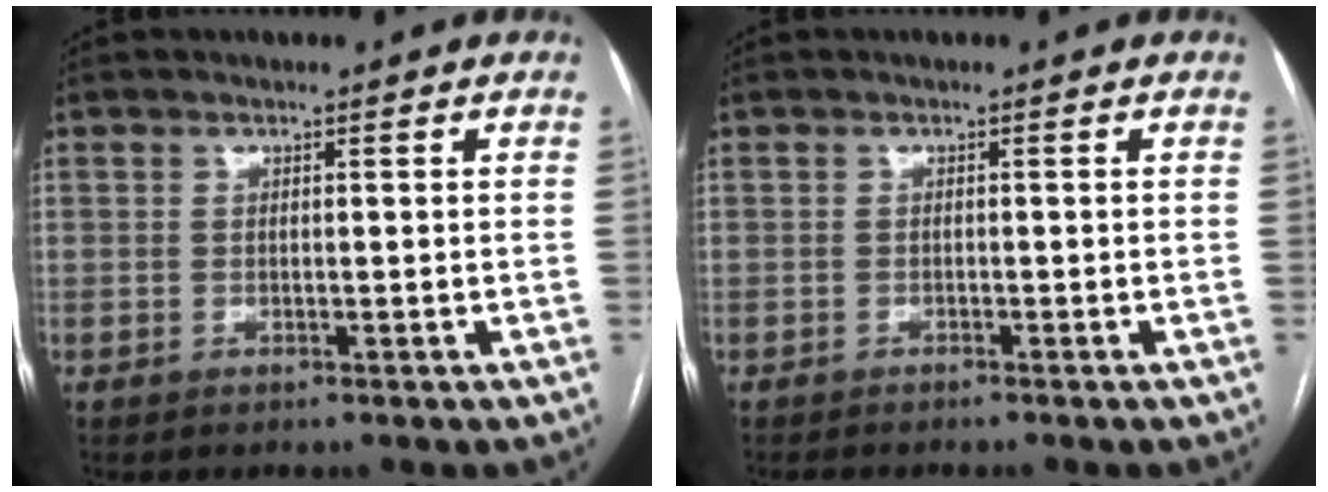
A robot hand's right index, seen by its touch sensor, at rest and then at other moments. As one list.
[{"total": 1.5, "force": [-1.4, 0.0, 0.5], "torque": [-0.009, -0.002, -0.020]}]